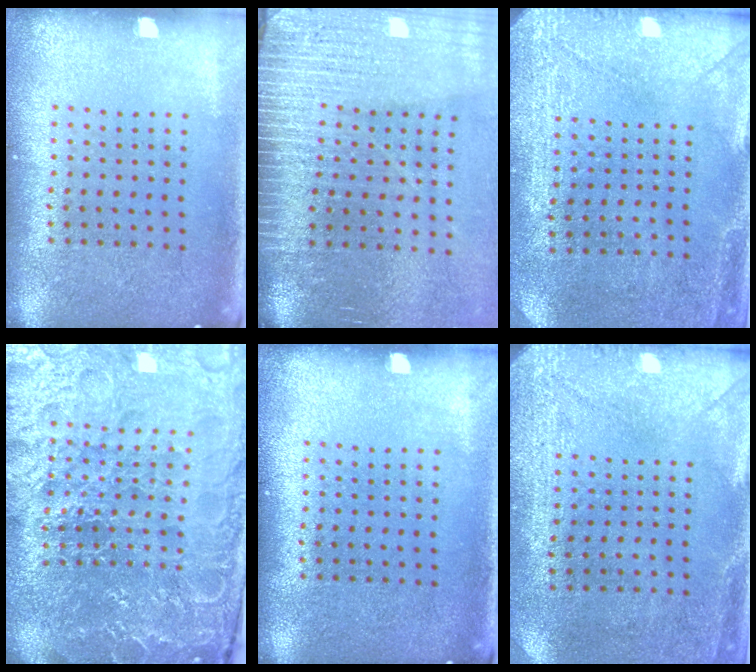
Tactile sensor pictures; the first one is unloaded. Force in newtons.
{"total": 3.7, "press": 3.2, "slide": 1.9}
{"total": 2.9, "press": 2.6, "slide": 1.3}
{"total": 5.2, "press": 4.9, "slide": 1.7}
{"total": 0.0}
{"total": 3.0, "press": 2.3, "slide": 1.9}